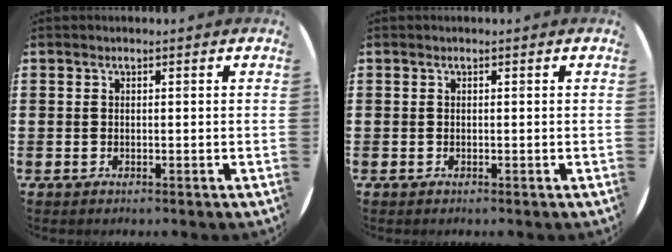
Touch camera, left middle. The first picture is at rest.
{"total": 0.0}